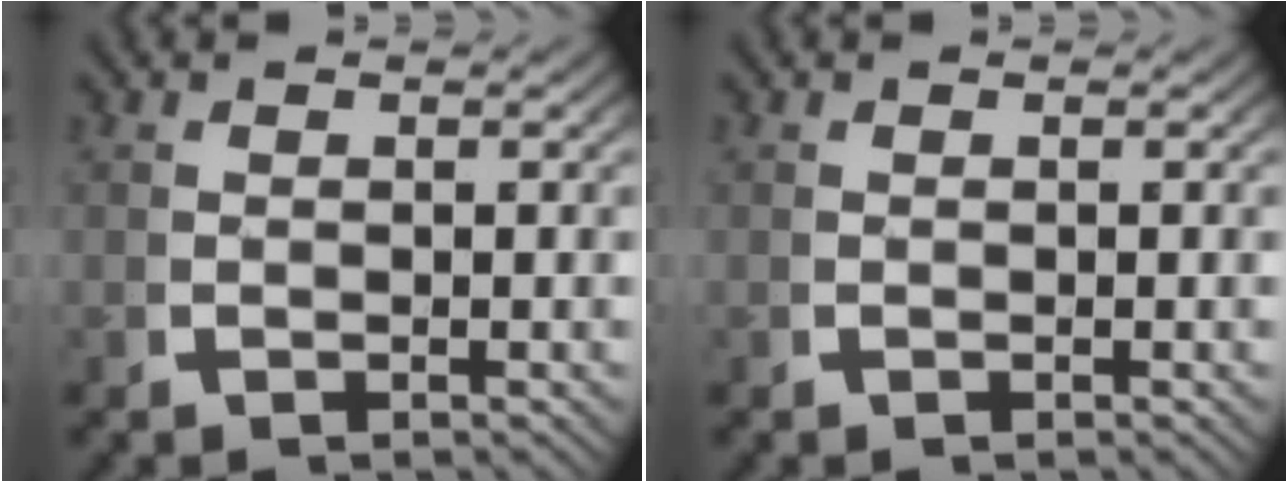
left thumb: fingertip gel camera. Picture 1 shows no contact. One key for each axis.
{"total": 0.0}